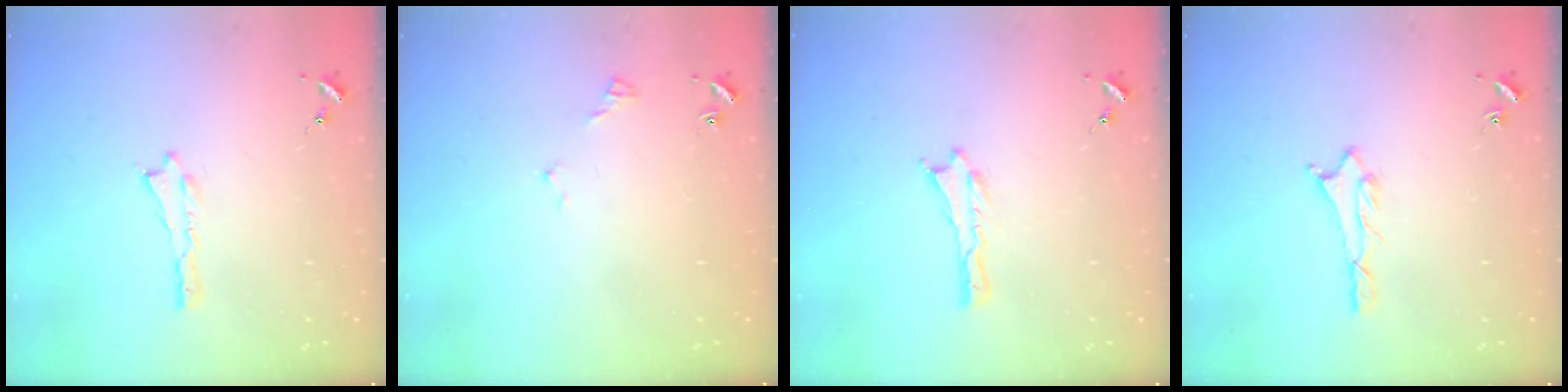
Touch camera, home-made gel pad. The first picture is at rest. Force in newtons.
{"total": 2.9, "press": 2.9, "slide": 0.3}
{"total": 0.0}
{"total": 1.5, "press": 1.5, "slide": 0.1}